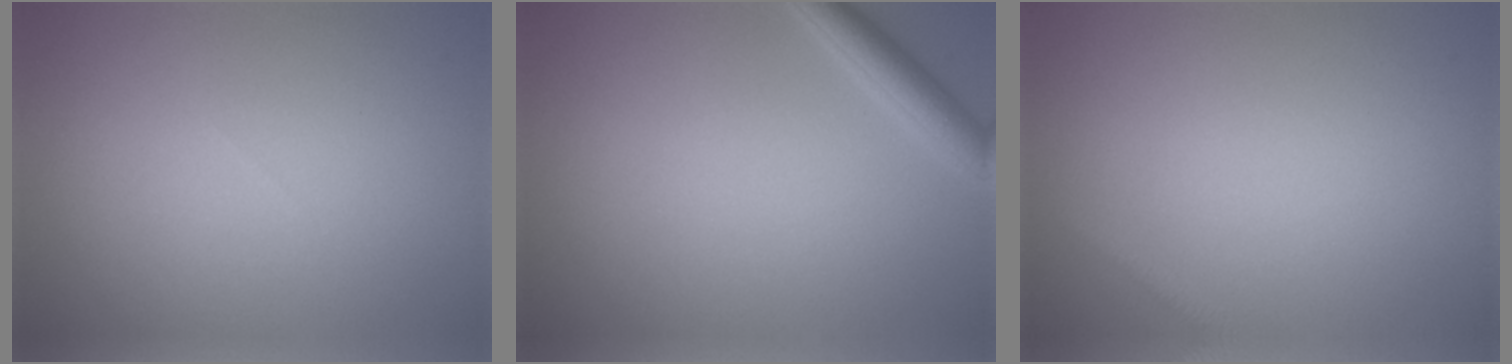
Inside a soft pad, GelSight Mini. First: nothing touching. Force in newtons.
{"total": 2.4, "press": 2.4, "slide": 0.2}
{"total": 0.7, "press": 0.7, "slide": 0.0}